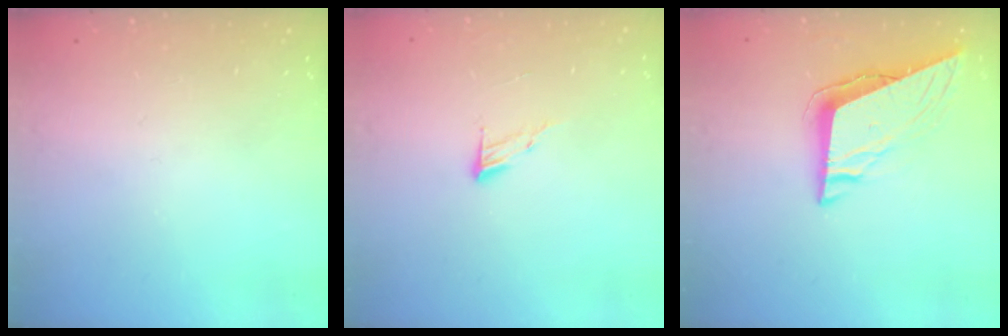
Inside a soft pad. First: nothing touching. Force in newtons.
{"total": 5.0, "press": 4.9, "slide": 0.5}
{"total": 8.6, "press": 8.5, "slide": 1.3}